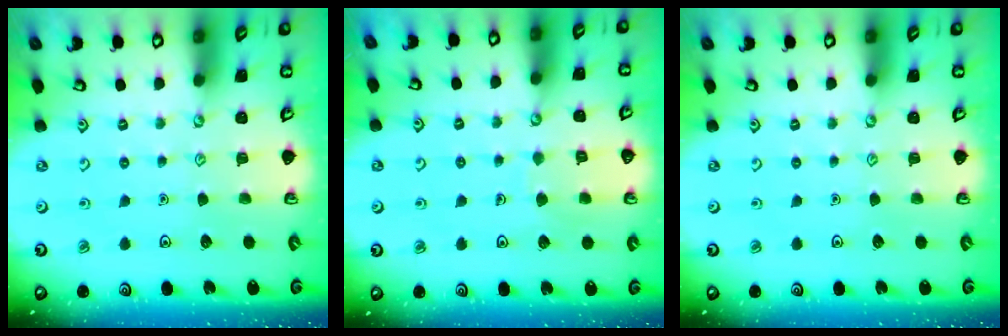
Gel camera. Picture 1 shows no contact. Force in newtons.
{"total": 5.2, "press": 5.2, "slide": 0.4}
{"total": 0.0}